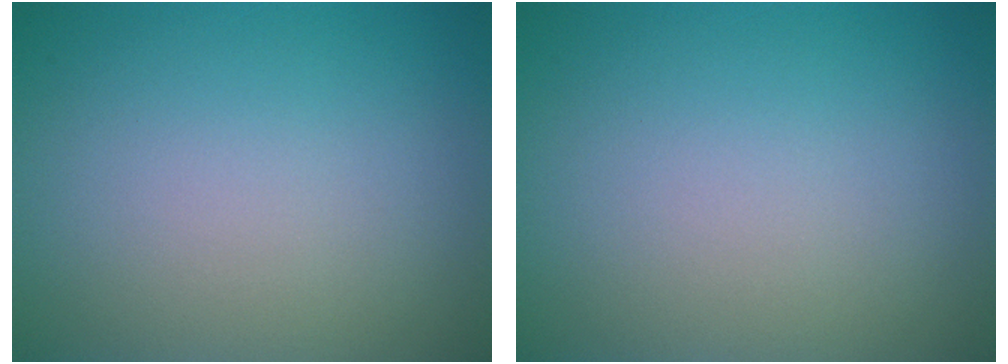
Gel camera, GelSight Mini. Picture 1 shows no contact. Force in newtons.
{"total": 0.0}